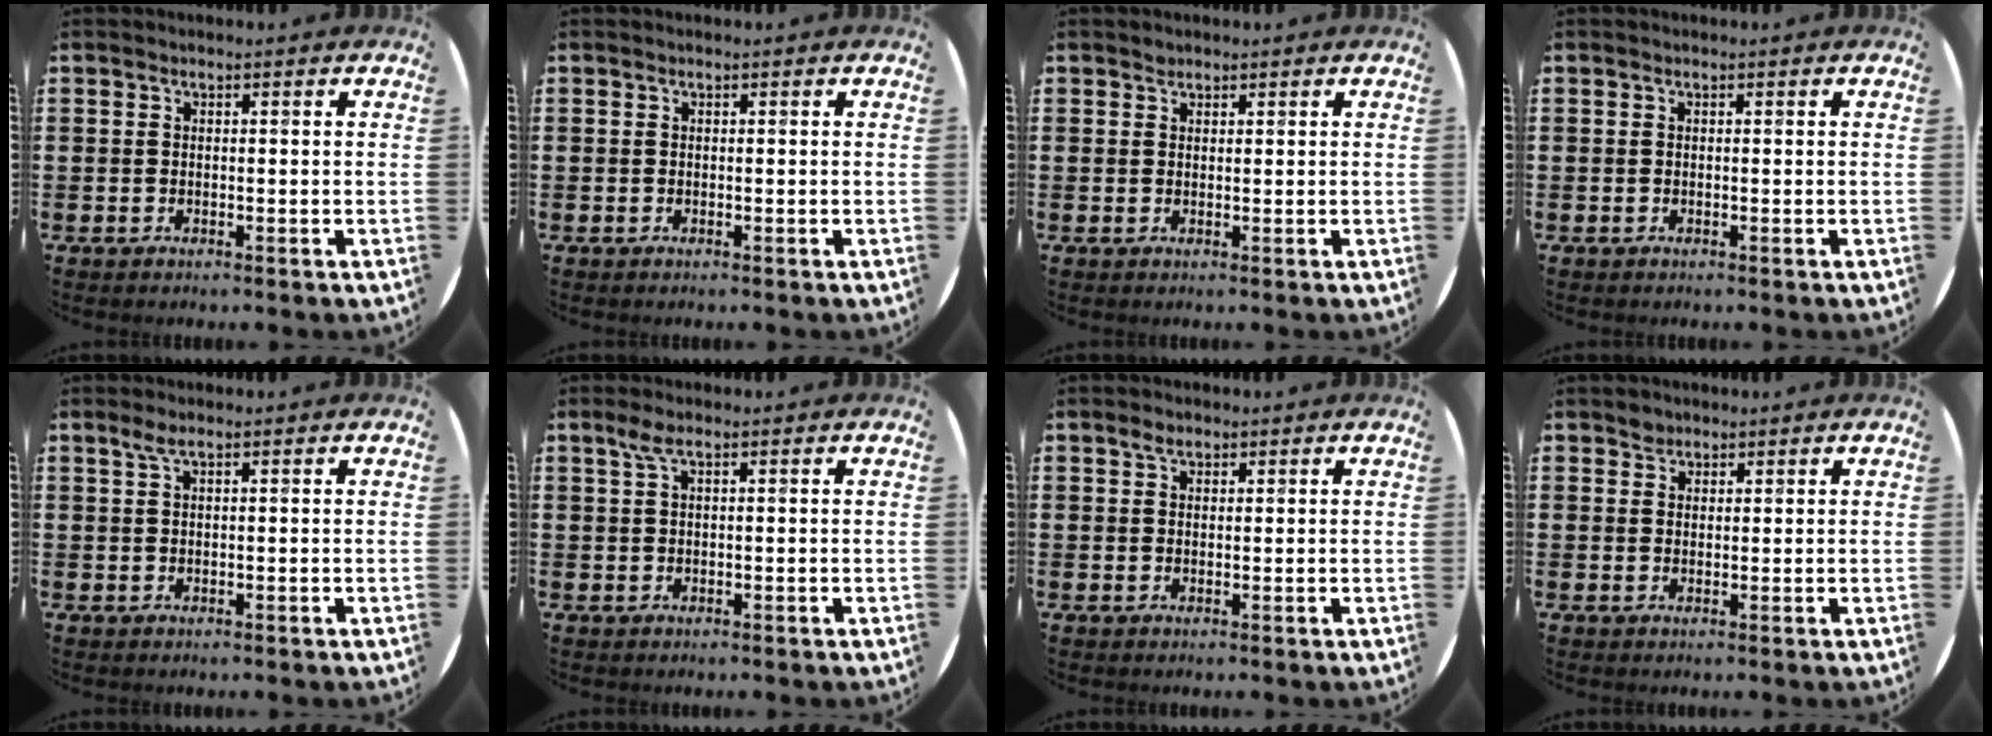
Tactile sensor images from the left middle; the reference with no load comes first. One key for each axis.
{"total": 0.0}
{"total": 0.8, "fx": 0.7, "fy": 0.3, "fz": -0.1, "tx": 0.009, "ty": -0.001, "tz": 0.012}
{"total": 0.0}
{"total": 1.5, "fx": 0.9, "fy": 0.3, "fz": 1.2, "tx": -0.025, "ty": 0.004, "tz": 0.016}
{"total": 2.0, "fx": 1.0, "fy": 0.5, "fz": 1.7, "tx": -0.035, "ty": 0.006, "tz": 0.015}
{"total": 1.6, "fx": 1.1, "fy": 0.8, "fz": 0.6, "tx": -0.006, "ty": 0.002, "tz": 0.019}
{"total": 1.6, "fx": 1.3, "fy": 0.8, "fz": 0.0, "tx": 0.008, "ty": -0.002, "tz": 0.025}